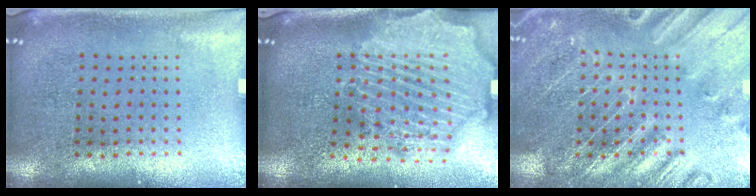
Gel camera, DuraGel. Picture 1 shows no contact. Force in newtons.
{"total": 3.5, "press": 3.0, "slide": 1.9}
{"total": 2.6, "press": 2.6, "slide": 0.2}